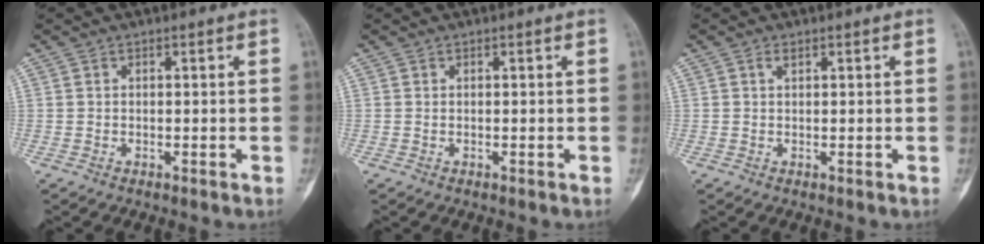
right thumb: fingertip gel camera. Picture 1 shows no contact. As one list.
[{"total": 0.0}, {"total": 1.0, "force": [0.5, 0.5, 0.7], "torque": [-0.011, 0.001, 0.009]}]